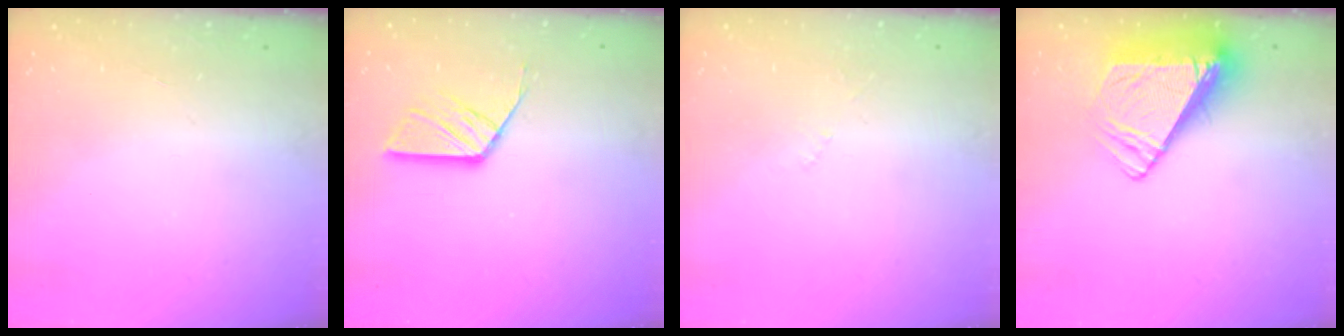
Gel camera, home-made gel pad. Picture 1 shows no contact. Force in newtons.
{"total": 9.1, "press": 9.1, "slide": 0.4}
{"total": 3.1, "press": 3.1, "slide": 0.5}
{"total": 10.7, "press": 10.6, "slide": 1.4}